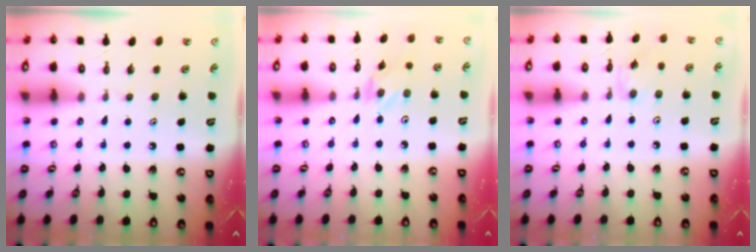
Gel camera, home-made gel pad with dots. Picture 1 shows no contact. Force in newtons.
{"total": 1.2, "press": 1.2, "slide": 0.3}
{"total": 2.5, "press": 2.5, "slide": 0.3}